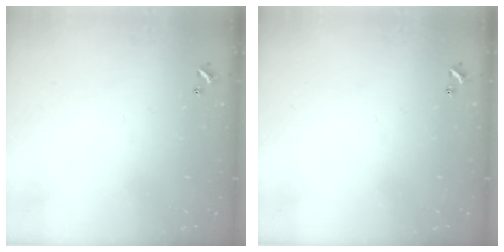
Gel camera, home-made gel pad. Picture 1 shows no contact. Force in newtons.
{"total": 0.0}